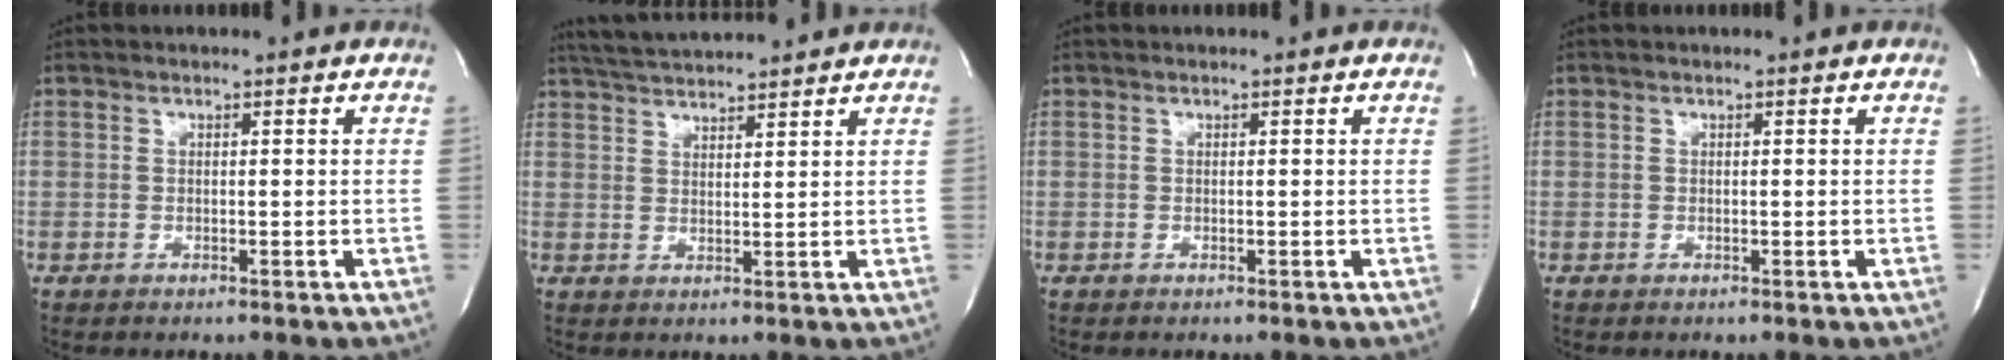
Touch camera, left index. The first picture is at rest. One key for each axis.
{"total": 7.8, "fx": 7.4, "fy": 0.2, "fz": 2.4, "tx": -0.052, "ty": 0.028, "tz": 0.124}
{"total": 0.0}
{"total": 0.0}